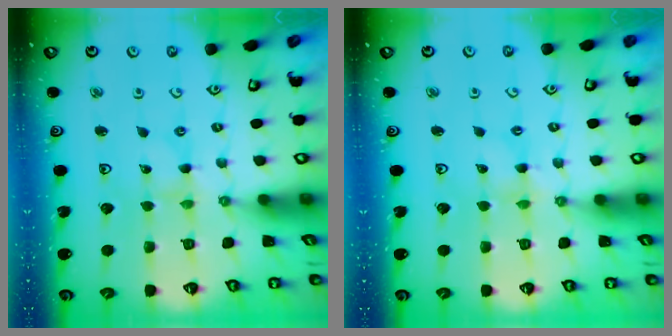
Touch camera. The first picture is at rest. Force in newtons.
{"total": 1.2, "press": 1.2, "slide": 0.1}